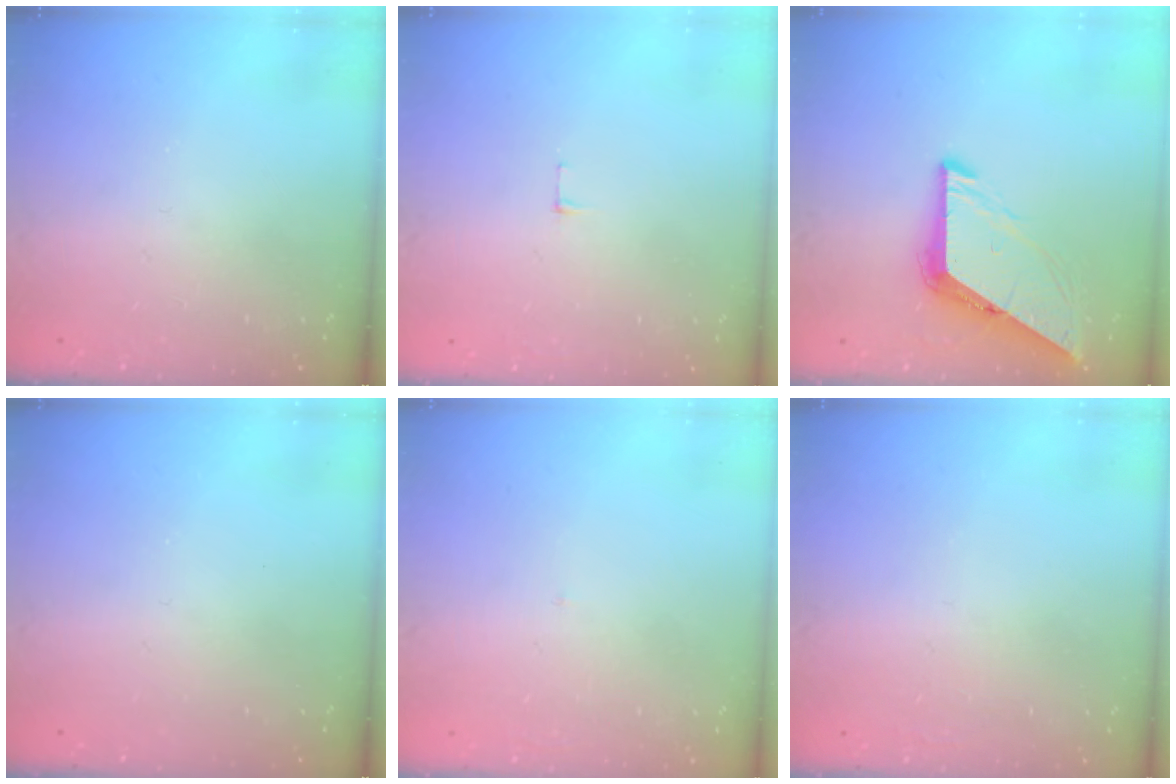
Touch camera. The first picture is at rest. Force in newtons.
{"total": 3.8, "press": 3.8, "slide": 0.3}
{"total": 7.9, "press": 7.9, "slide": 0.4}
{"total": 0.0}
{"total": 1.7, "press": 1.6, "slide": 0.1}
{"total": 1.8, "press": 1.7, "slide": 0.4}